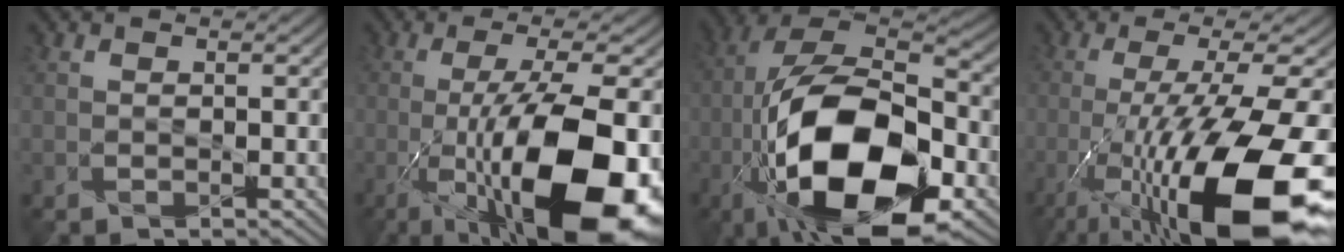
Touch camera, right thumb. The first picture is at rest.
{"total": 16.5, "force": [-5.7, 5.1, 14.6], "torque": [-0.239, -0.001, -0.094]}
{"total": 19.6, "force": [-7.3, 9.3, 15.6], "torque": [-0.309, -0.011, -0.134]}
{"total": 18.5, "force": [-8.1, 4.7, 16.0], "torque": [-0.265, -0.009, -0.144]}